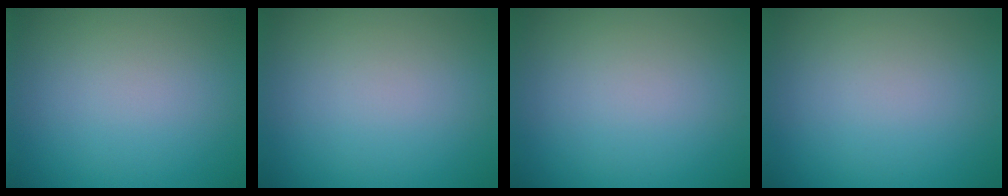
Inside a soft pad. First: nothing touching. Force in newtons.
{"total": 0.0}
{"total": 0.0}
{"total": 0.0}